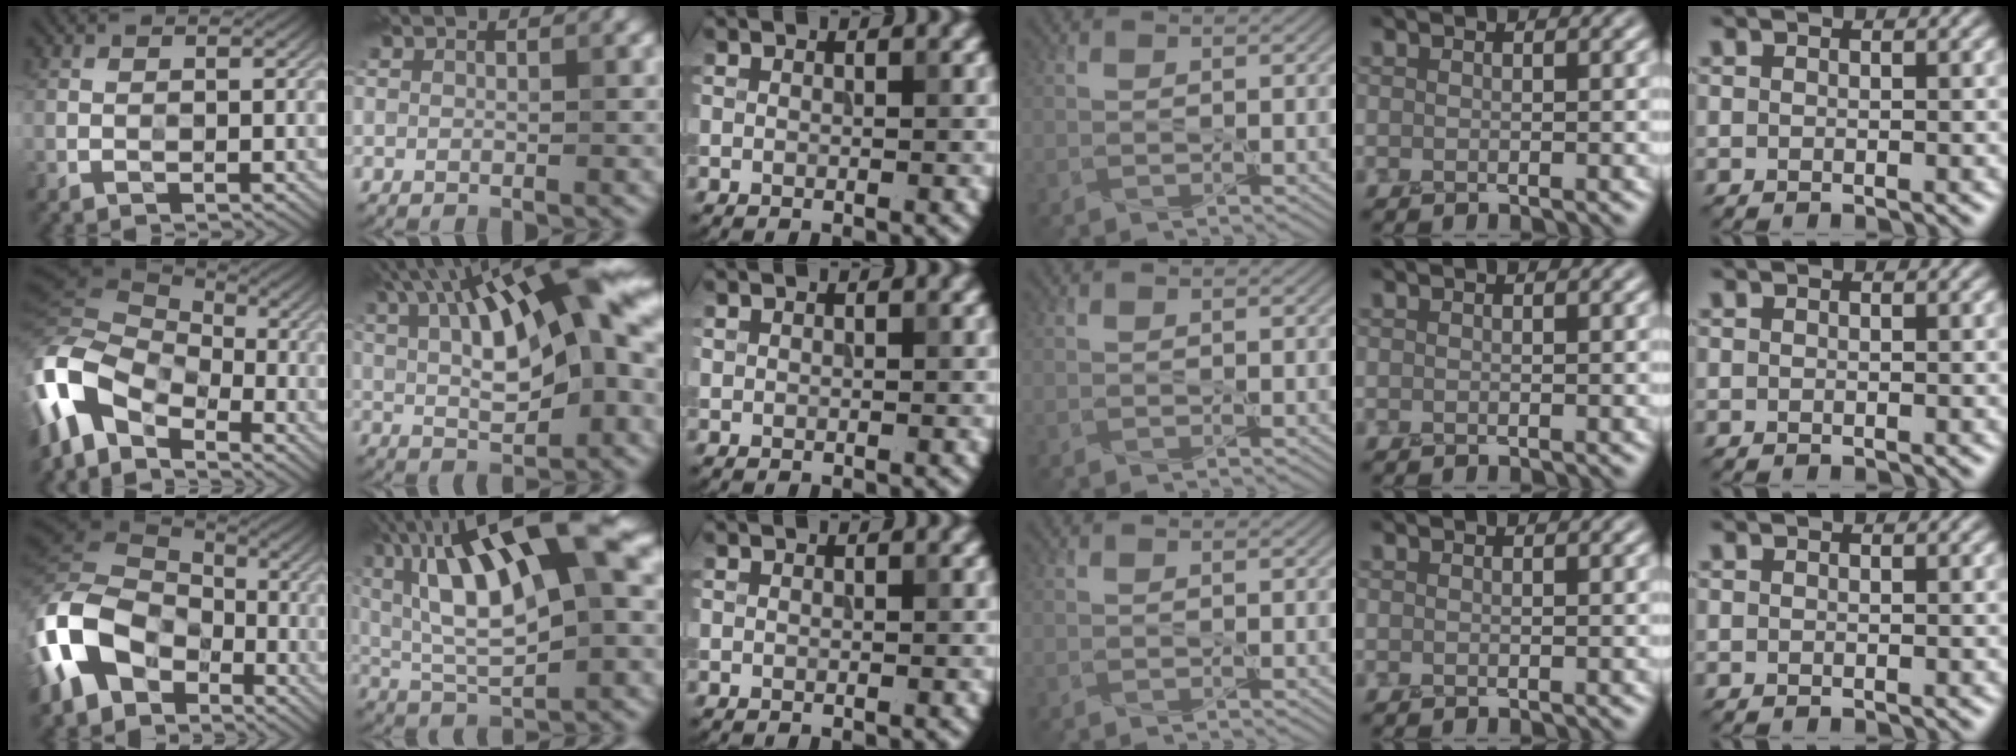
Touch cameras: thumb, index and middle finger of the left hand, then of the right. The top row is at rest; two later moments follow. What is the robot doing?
{"motion": "peel", "object": "sticker"}